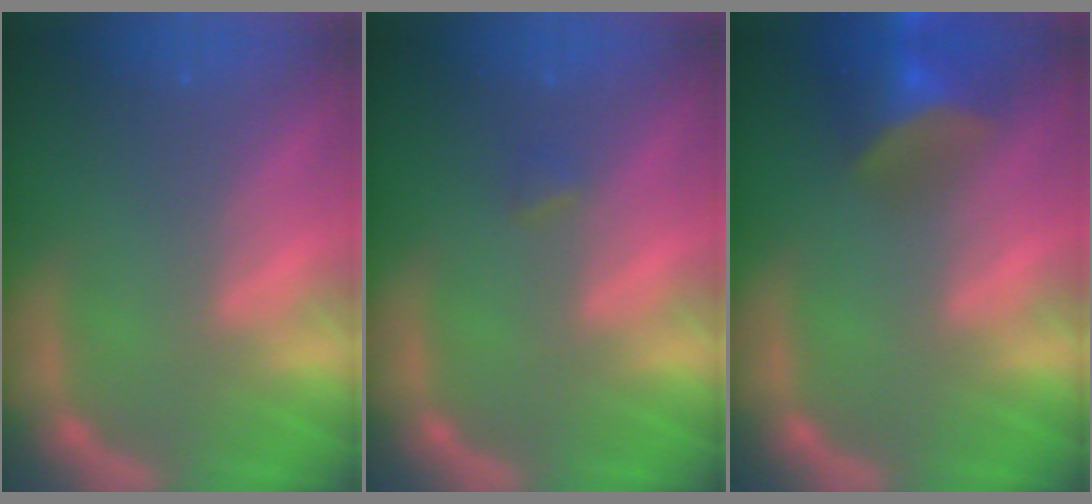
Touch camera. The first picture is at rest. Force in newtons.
{"total": 0.9}
{"total": 7.0}